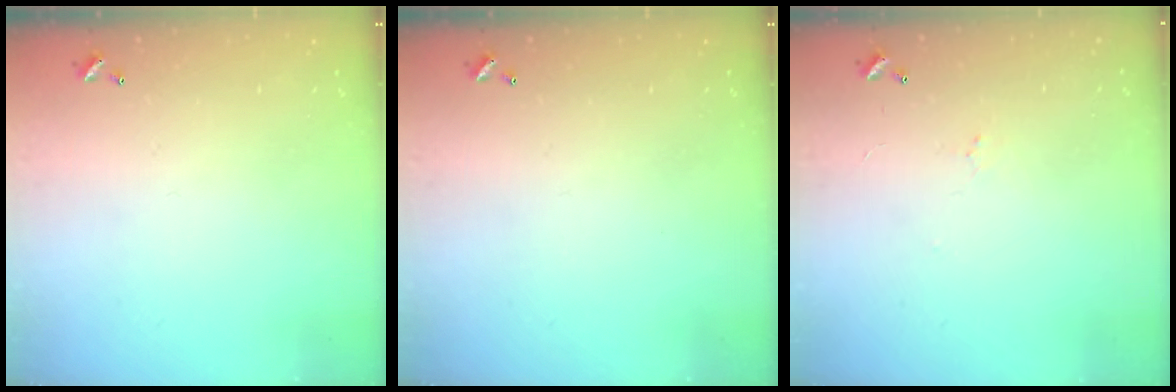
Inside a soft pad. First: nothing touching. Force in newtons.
{"total": 0.0}
{"total": 1.9, "press": 1.8, "slide": 0.6}